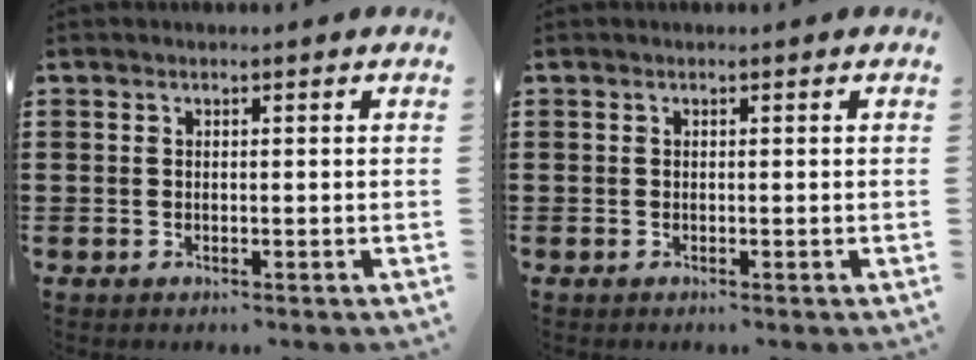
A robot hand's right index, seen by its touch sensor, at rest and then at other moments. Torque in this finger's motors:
{"motor_torque": [0.18, 0.45, 0.09, 0.00]}